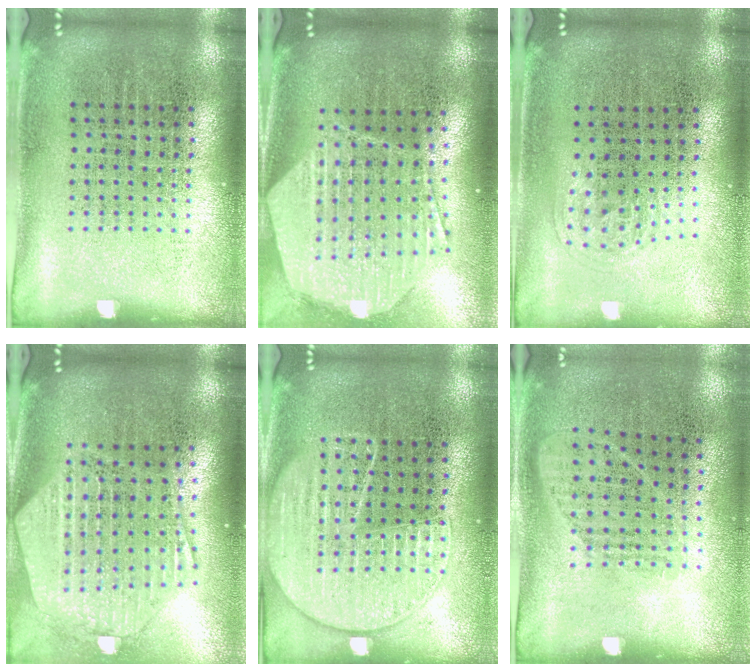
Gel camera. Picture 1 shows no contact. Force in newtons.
{"total": 2.9, "press": 2.3, "slide": 1.7}
{"total": 1.0, "press": 0.6, "slide": 0.8}
{"total": 2.8, "press": 2.3, "slide": 1.5}
{"total": 2.9, "press": 2.9, "slide": 0.3}
{"total": 1.0, "press": 0.8, "slide": 0.6}